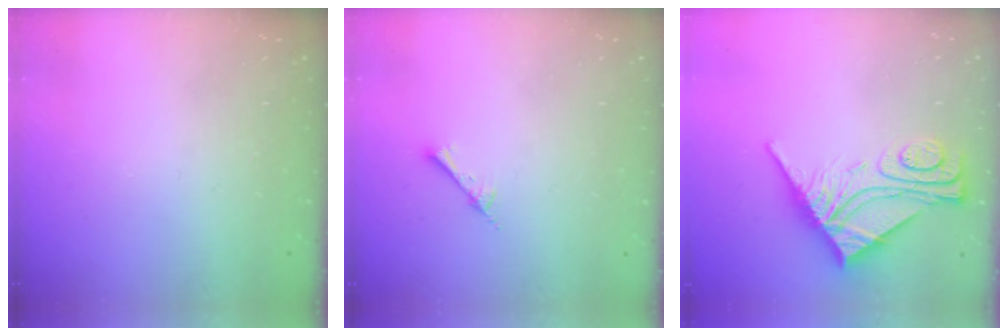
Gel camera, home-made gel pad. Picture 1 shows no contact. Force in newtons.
{"total": 2.6, "press": 2.6, "slide": 0.3}
{"total": 11.3, "press": 11.2, "slide": 1.4}